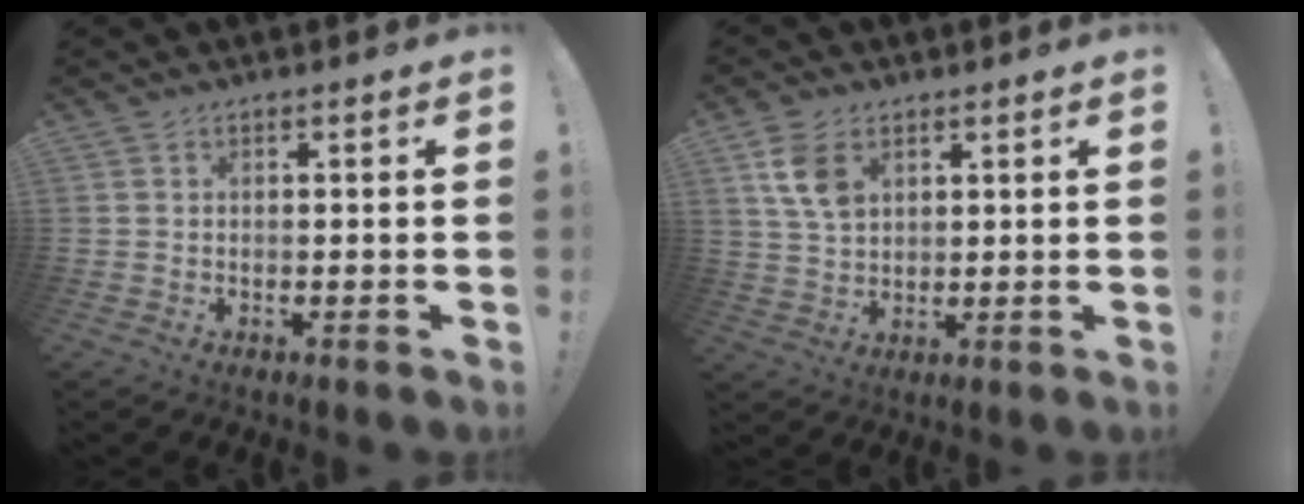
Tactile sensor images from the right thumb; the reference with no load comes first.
{"total": 8.2, "force": [3.4, 5.5, 5.1], "torque": [-0.096, -0.003, 0.068]}